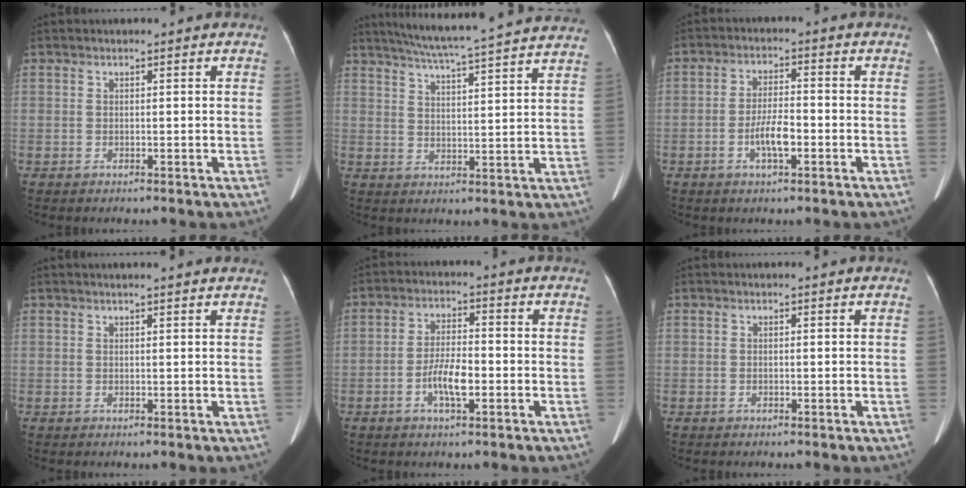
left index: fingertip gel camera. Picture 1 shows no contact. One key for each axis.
{"total": 22.8, "fx": 20.6, "fy": 0.1, "fz": 9.8, "tx": -0.163, "ty": -0.011, "tz": 0.264}
{"total": 4.7, "fx": -1.9, "fy": 1.1, "fz": 4.2, "tx": -0.080, "ty": -0.003, "tz": -0.035}
{"total": 4.8, "fx": 4.3, "fy": 0.2, "fz": 2.1, "tx": -0.025, "ty": 0.014, "tz": 0.045}
{"total": 5.3, "fx": -2.0, "fy": 1.3, "fz": 4.7, "tx": -0.091, "ty": -0.003, "tz": -0.038}
{"total": 0.0}